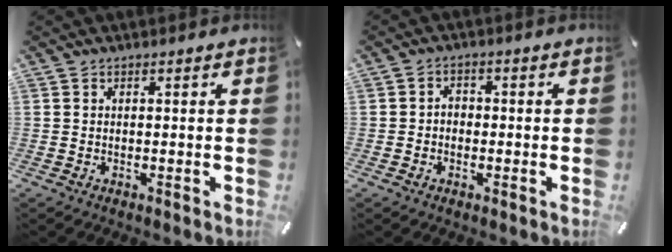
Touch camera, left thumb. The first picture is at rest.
{"total": 2.8, "force": [-1.2, 2.3, 1.0], "torque": [-0.019, 0.011, -0.025]}